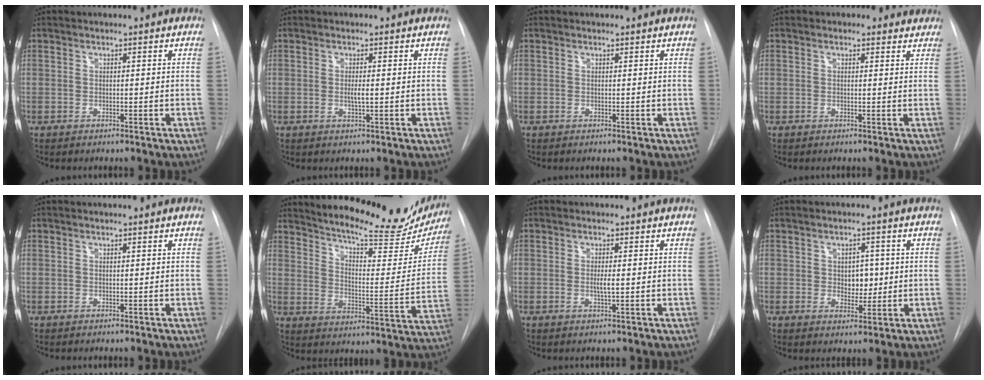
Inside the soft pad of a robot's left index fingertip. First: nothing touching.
{"total": 1.4, "force": [0.0, 0.1, 1.4], "torque": [-0.030, -0.001, 0.000]}
{"total": 0.8, "force": [0.8, 0.1, 0.1], "torque": [-0.008, 0.006, 0.011]}
{"total": 2.5, "force": [2.1, 1.3, 0.3], "torque": [0.004, 0.002, 0.009]}
{"total": 1.1, "force": [0.9, 0.0, 0.6], "torque": [-0.009, 0.010, 0.013]}
{"total": 24.3, "force": [21.6, 5.0, 9.9], "torque": [-0.146, -0.053, 0.276]}
{"total": 1.5, "force": [0.0, 0.1, 1.5], "torque": [-0.032, -0.002, 0.000]}
{"total": 3.7, "force": [0.5, 2.6, 2.6], "torque": [-0.030, 0.002, 0.012]}